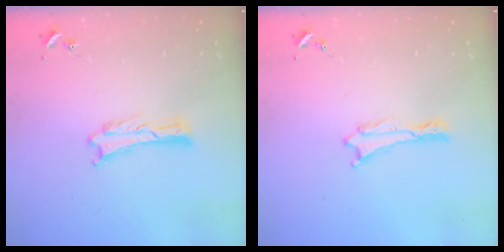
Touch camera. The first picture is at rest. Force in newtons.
{"total": 0.0}